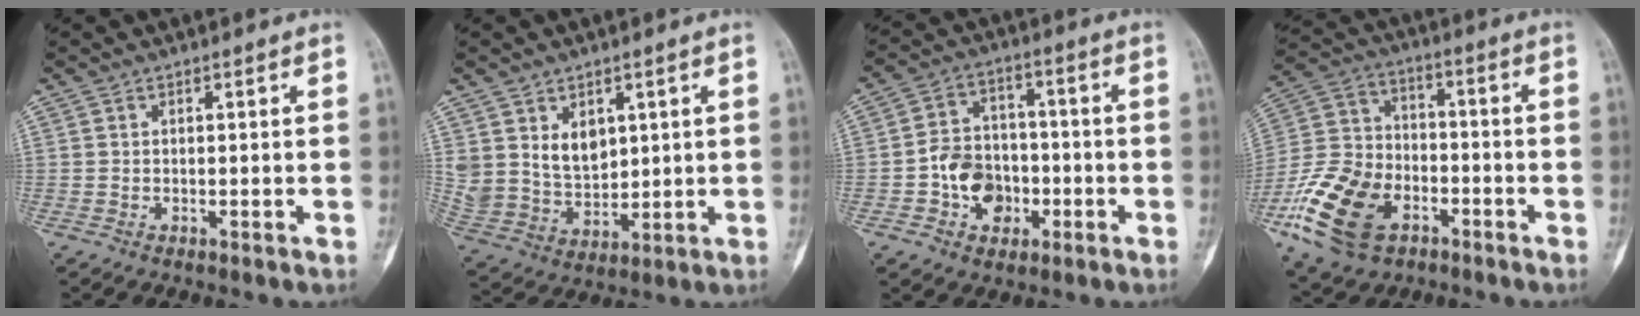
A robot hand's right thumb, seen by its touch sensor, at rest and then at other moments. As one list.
[{"total": 9.4, "force": [3.6, 6.8, 5.5], "torque": [-0.079, -0.023, 0.089]}, {"total": 8.3, "force": [-1.8, 6.5, 4.7], "torque": [-0.045, 0.018, -0.030]}, {"total": 18.5, "force": [-8.3, 11.8, 11.6], "torque": [-0.221, 0.037, -0.156]}]